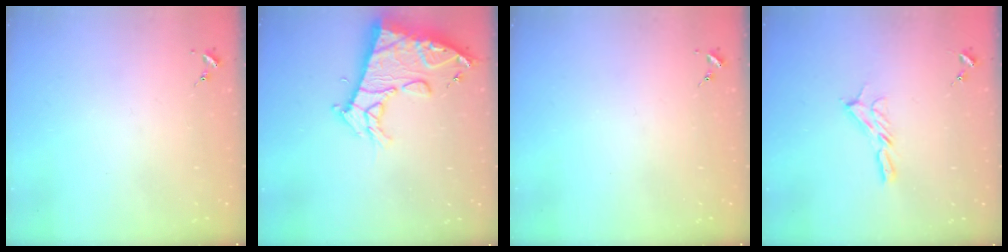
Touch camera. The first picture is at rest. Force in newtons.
{"total": 16.7, "press": 16.6, "slide": 1.9}
{"total": 0.0}
{"total": 7.1, "press": 7.1, "slide": 0.2}